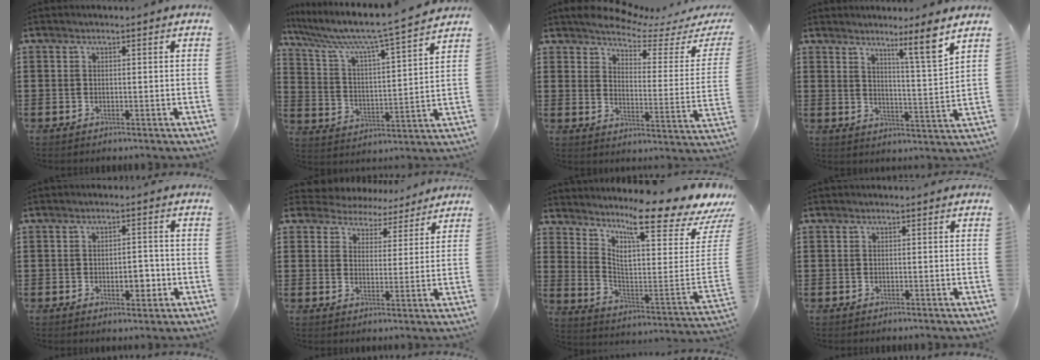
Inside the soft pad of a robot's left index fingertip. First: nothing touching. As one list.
[{"total": 7.9, "force": [6.8, -0.3, 3.9], "torque": [-0.107, -0.052, 0.106]}, {"total": 4.4, "force": [4.1, 0.6, 1.5], "torque": [-0.047, -0.033, 0.063]}, {"total": 7.3, "force": [5.4, -0.8, 4.8], "torque": [-0.077, -0.035, 0.083]}, {"total": 4.1, "force": [-1.2, 2.1, 3.4], "torque": [-0.053, 0.004, -0.024]}, {"total": 5.1, "force": [4.8, 1.8, 0.1], "torque": [-0.030, -0.021, 0.086]}, {"total": 10.1, "force": [8.6, 0.2, 5.2], "torque": [-0.107, -0.092, 0.139]}, {"total": 0.0}]